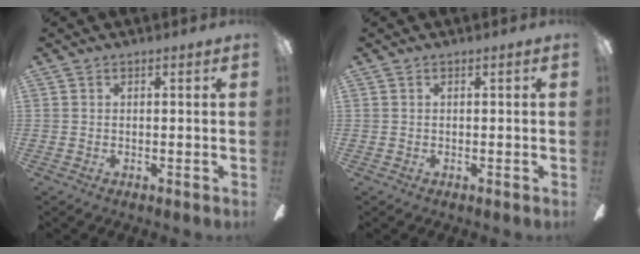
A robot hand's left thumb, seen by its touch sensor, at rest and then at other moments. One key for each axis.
{"total": 0.0}